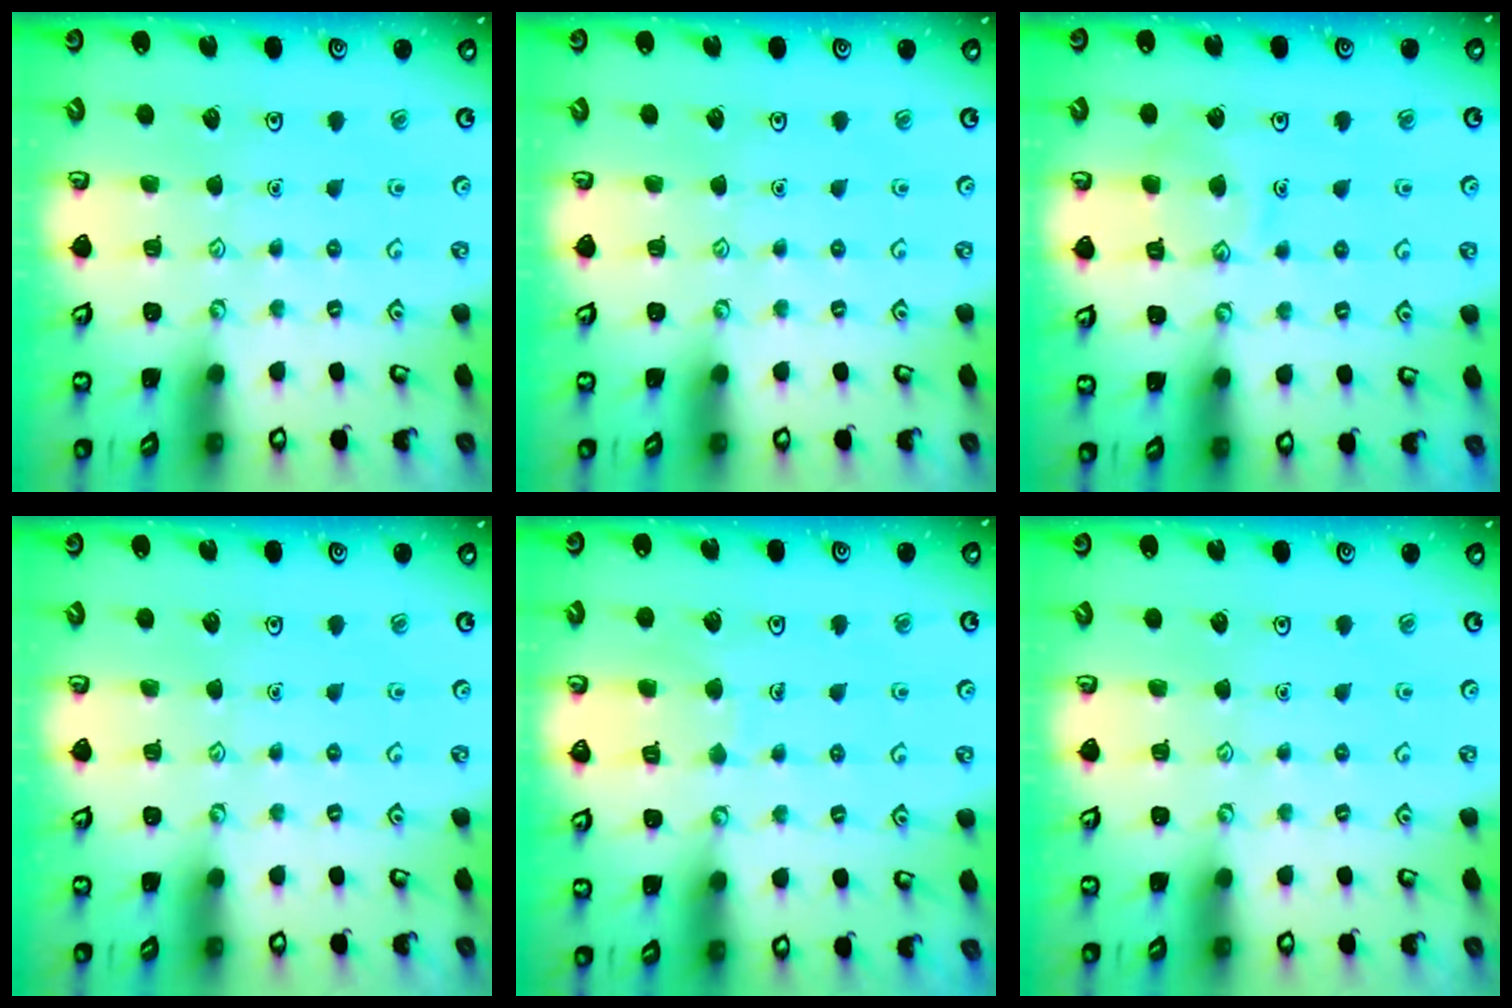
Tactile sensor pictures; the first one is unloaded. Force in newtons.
{"total": 0.0}
{"total": 8.8, "press": 8.7, "slide": 0.8}
{"total": 0.0}
{"total": 5.2, "press": 5.2, "slide": 0.4}
{"total": 0.0}